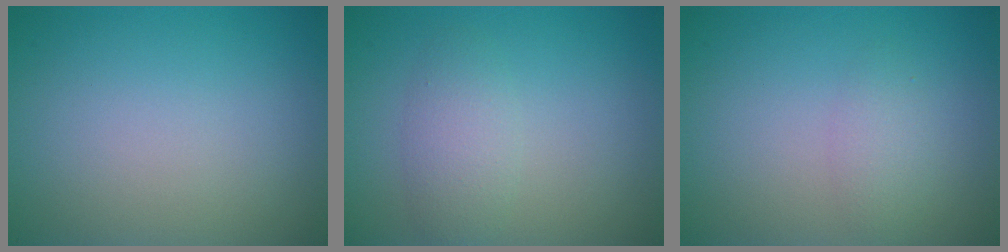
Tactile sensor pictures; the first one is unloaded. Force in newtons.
{"total": 2.5, "press": 2.5, "slide": 0.2}
{"total": 1.6, "press": 1.5, "slide": 0.2}